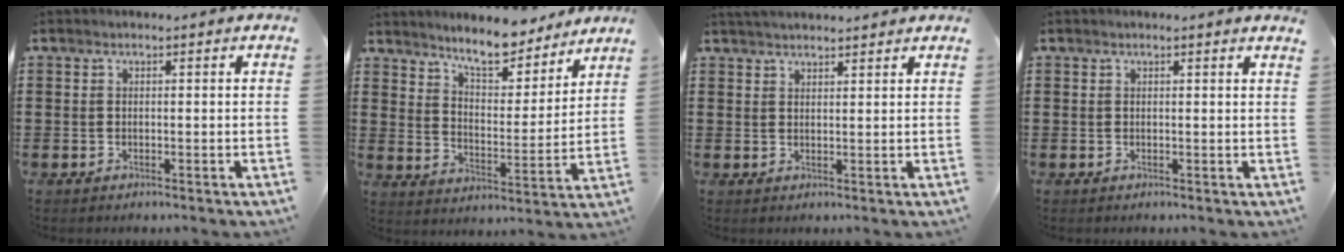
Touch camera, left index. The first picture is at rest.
{"total": 7.8, "force": [7.3, 1.2, 2.6], "torque": [-0.060, -0.043, 0.130]}
{"total": 2.3, "force": [2.2, 0.1, 0.3], "torque": [-0.011, 0.001, 0.043]}
{"total": 0.8, "force": [0.6, -0.1, 0.5], "torque": [-0.010, -0.003, 0.013]}